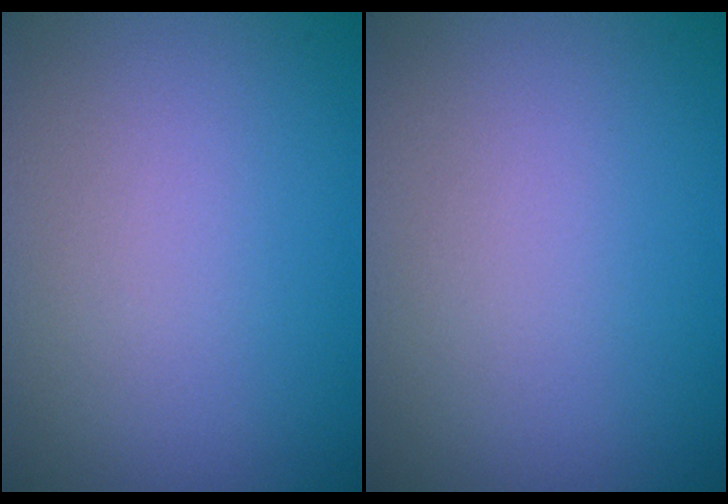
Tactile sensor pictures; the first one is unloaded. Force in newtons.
{"total": 0.0}